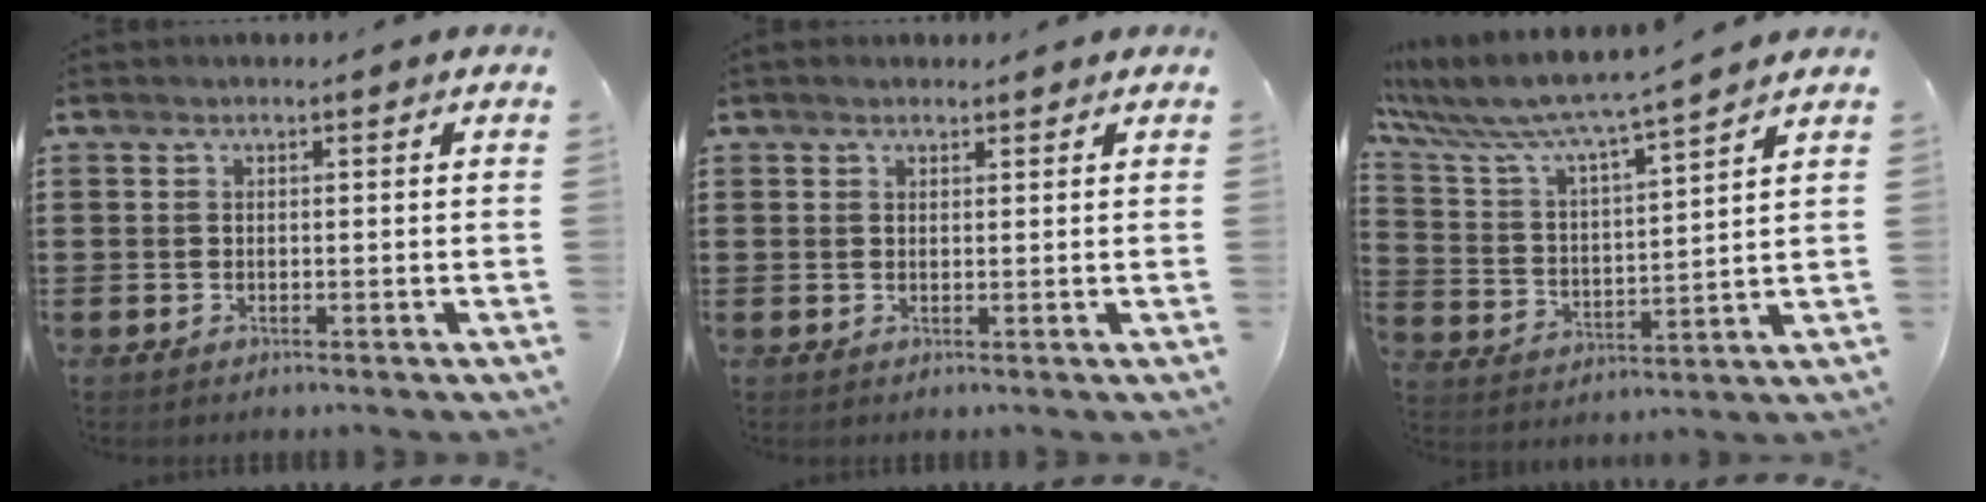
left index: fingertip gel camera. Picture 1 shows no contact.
{"total": 0.9, "force": [0.8, 0.3, 0.1], "torque": [-0.004, 0.002, 0.015]}
{"total": 7.0, "force": [6.4, 0.1, 2.8], "torque": [-0.086, -0.042, 0.103]}